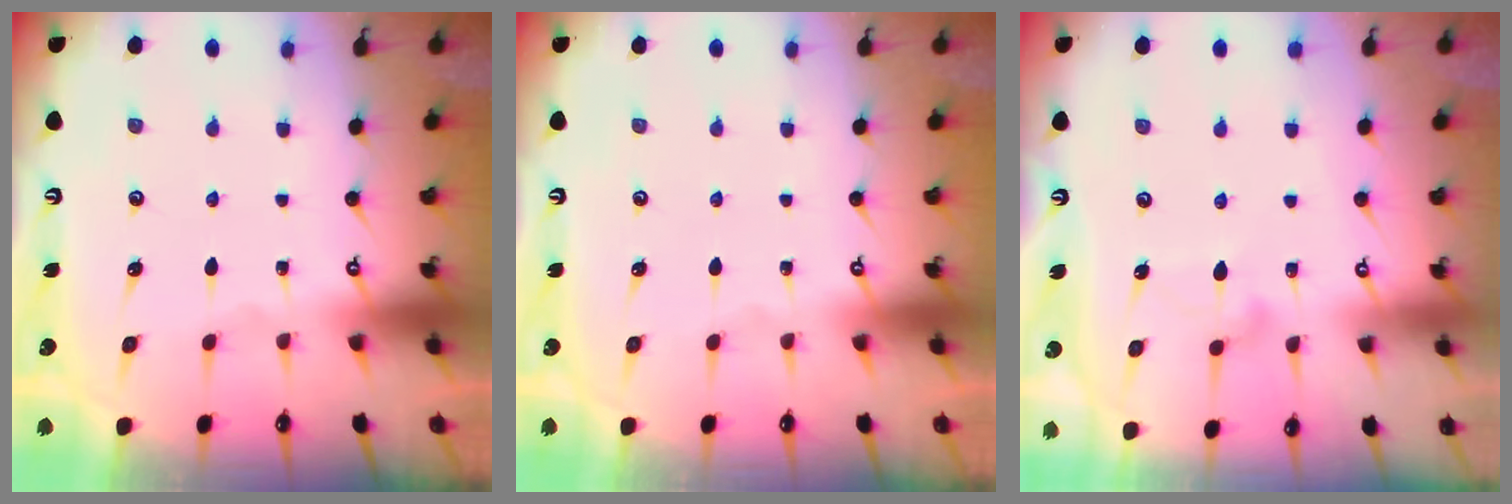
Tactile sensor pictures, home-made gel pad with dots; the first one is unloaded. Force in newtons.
{"total": 0.0}
{"total": 10.0, "press": 10.0, "slide": 0.5}